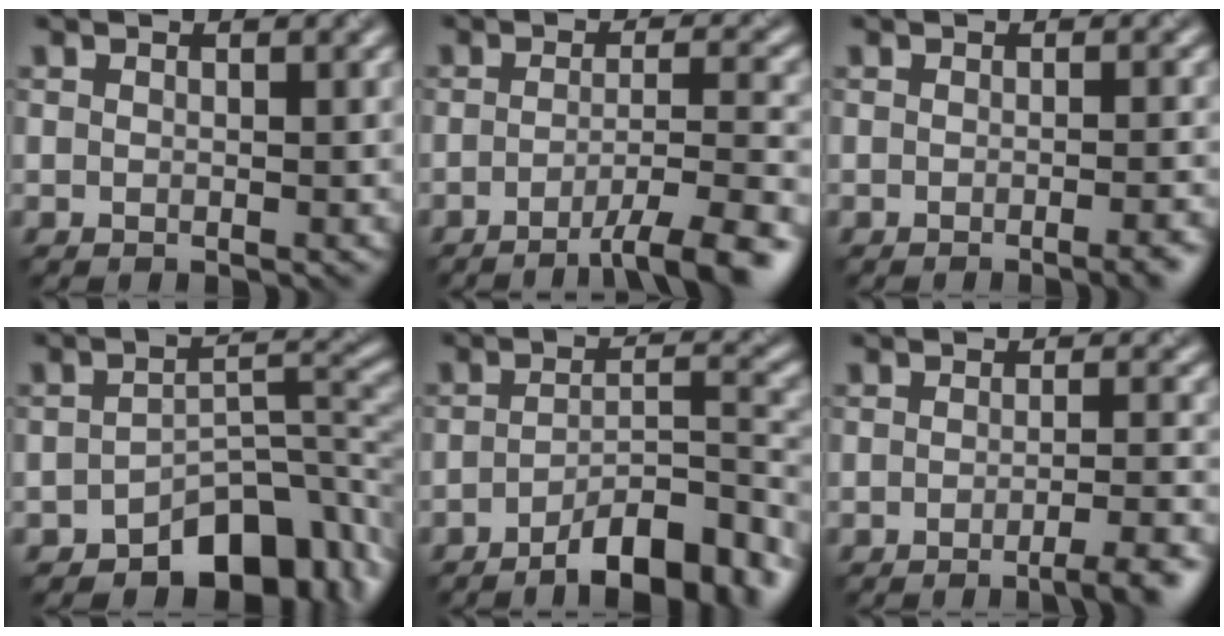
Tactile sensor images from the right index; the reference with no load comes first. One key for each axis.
{"total": 6.5, "fx": -4.0, "fy": 1.1, "fz": 5.1, "tx": -0.069, "ty": 0.007, "tz": -0.059}
{"total": 2.4, "fx": -1.5, "fy": 0.4, "fz": 1.8, "tx": -0.022, "ty": 0.001, "tz": -0.016}
{"total": 7.4, "fx": -4.9, "fy": 3.6, "fz": 4.3, "tx": -0.040, "ty": 0.002, "tz": -0.079}
{"total": 8.1, "fx": -5.9, "fy": 1.7, "fz": 5.3, "tx": -0.078, "ty": 0.008, "tz": -0.094}
{"total": 3.9, "fx": -2.6, "fy": 0.5, "fz": 3.0, "tx": -0.038, "ty": 0.004, "tz": -0.039}